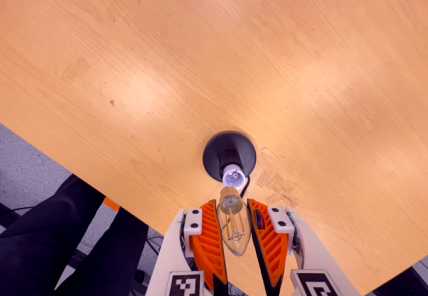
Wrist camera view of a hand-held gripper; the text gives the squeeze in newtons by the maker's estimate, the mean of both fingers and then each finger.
{"total": 12.8, "left": 14.3, "right": 11.4}